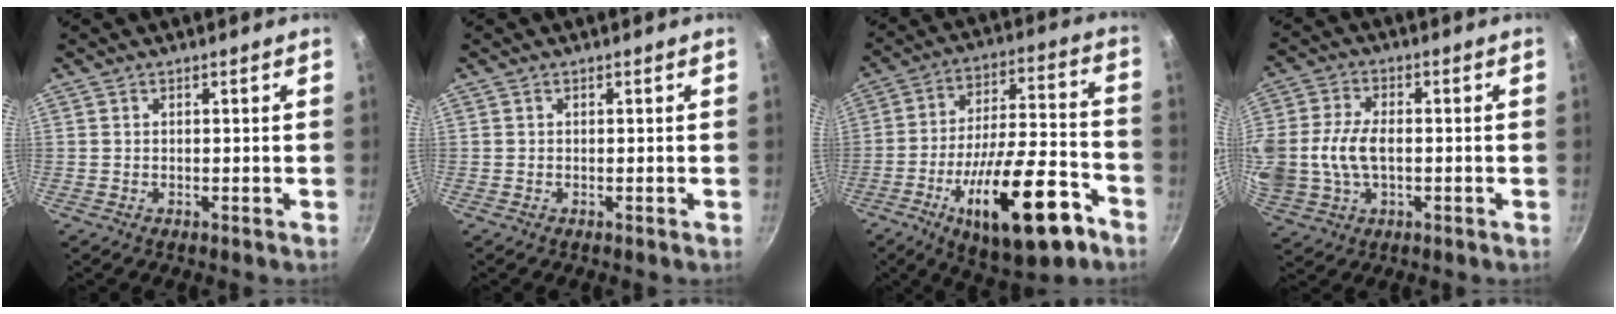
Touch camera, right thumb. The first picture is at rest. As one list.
[{"total": 0.0}, {"total": 23.0, "force": [-11.1, 8.2, 18.4], "torque": [-0.264, 0.052, -0.162]}, {"total": 14.6, "force": [-0.6, 10.0, 10.6], "torque": [-0.237, 0.018, -0.013]}]